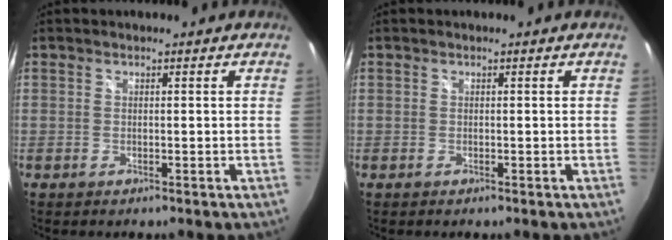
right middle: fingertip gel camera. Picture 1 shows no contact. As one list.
[{"total": 0.0}]